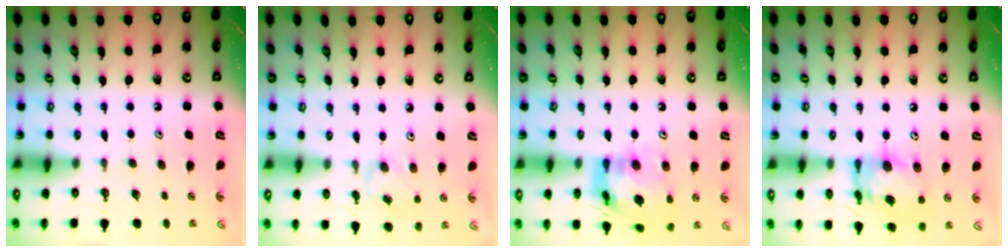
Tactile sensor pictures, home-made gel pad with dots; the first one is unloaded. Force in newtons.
{"total": 2.7, "press": 2.7, "slide": 0.1}
{"total": 15.4, "press": 15.3, "slide": 1.8}
{"total": 13.5, "press": 13.5, "slide": 1.1}